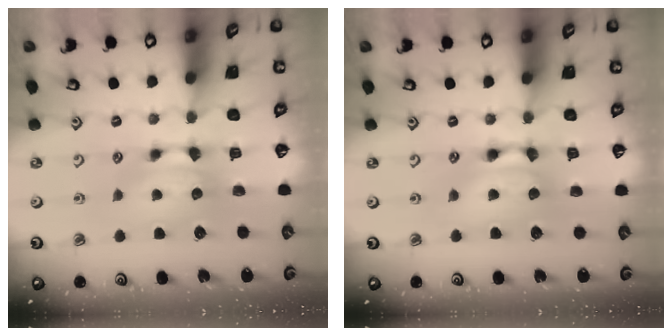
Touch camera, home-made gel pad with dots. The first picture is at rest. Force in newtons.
{"total": 2.0, "press": 2.0, "slide": 0.1}